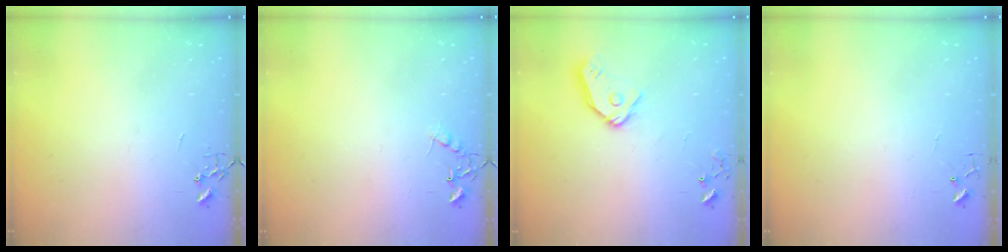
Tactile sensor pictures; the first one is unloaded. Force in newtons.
{"total": 6.8, "press": 6.8, "slide": 0.3}
{"total": 12.2, "press": 12.1, "slide": 1.5}
{"total": 4.2, "press": 4.1, "slide": 0.3}